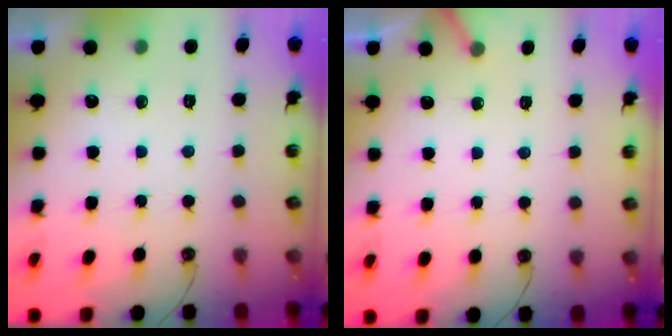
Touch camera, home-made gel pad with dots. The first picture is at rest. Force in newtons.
{"total": 2.8, "press": 2.8, "slide": 0.2}